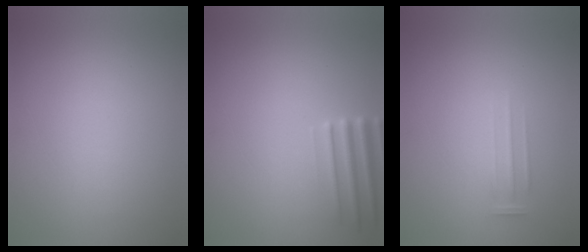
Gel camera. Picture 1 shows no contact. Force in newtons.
{"total": 2.8}
{"total": 1.2}